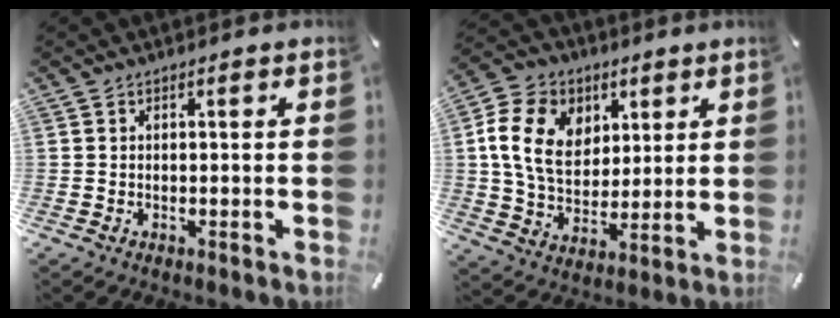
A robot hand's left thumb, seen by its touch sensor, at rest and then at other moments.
{"total": 14.7, "force": [4.4, 11.5, 8.1], "torque": [-0.168, 0.002, 0.083]}